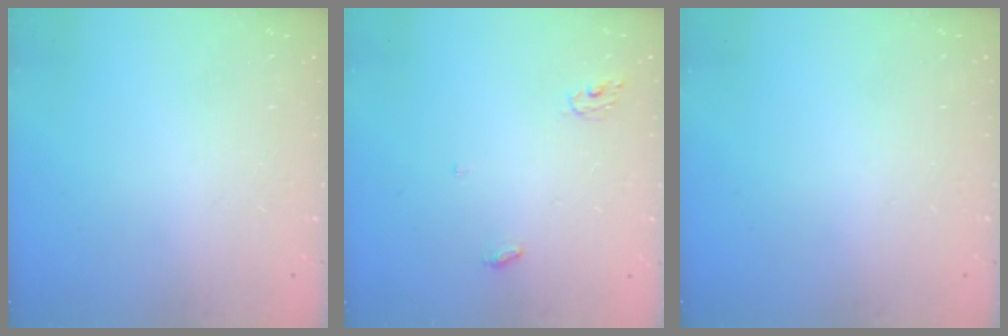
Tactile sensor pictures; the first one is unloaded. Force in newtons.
{"total": 3.7, "press": 3.7, "slide": 0.2}
{"total": 0.0}